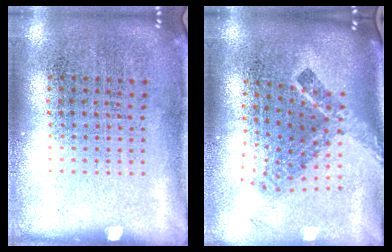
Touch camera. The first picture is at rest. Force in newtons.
{"total": 2.4, "press": 1.6, "slide": 1.8}